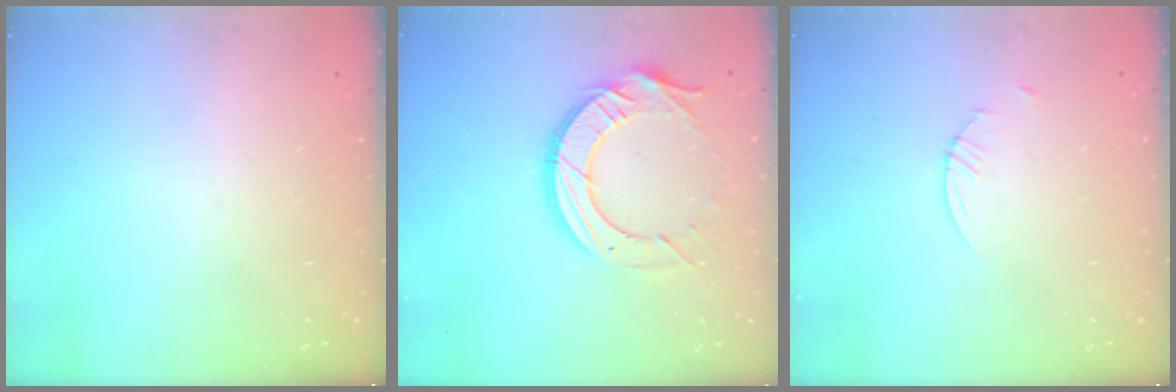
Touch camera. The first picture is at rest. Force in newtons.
{"total": 14.3, "press": 14.2, "slide": 1.3}
{"total": 1.6, "press": 1.5, "slide": 0.2}